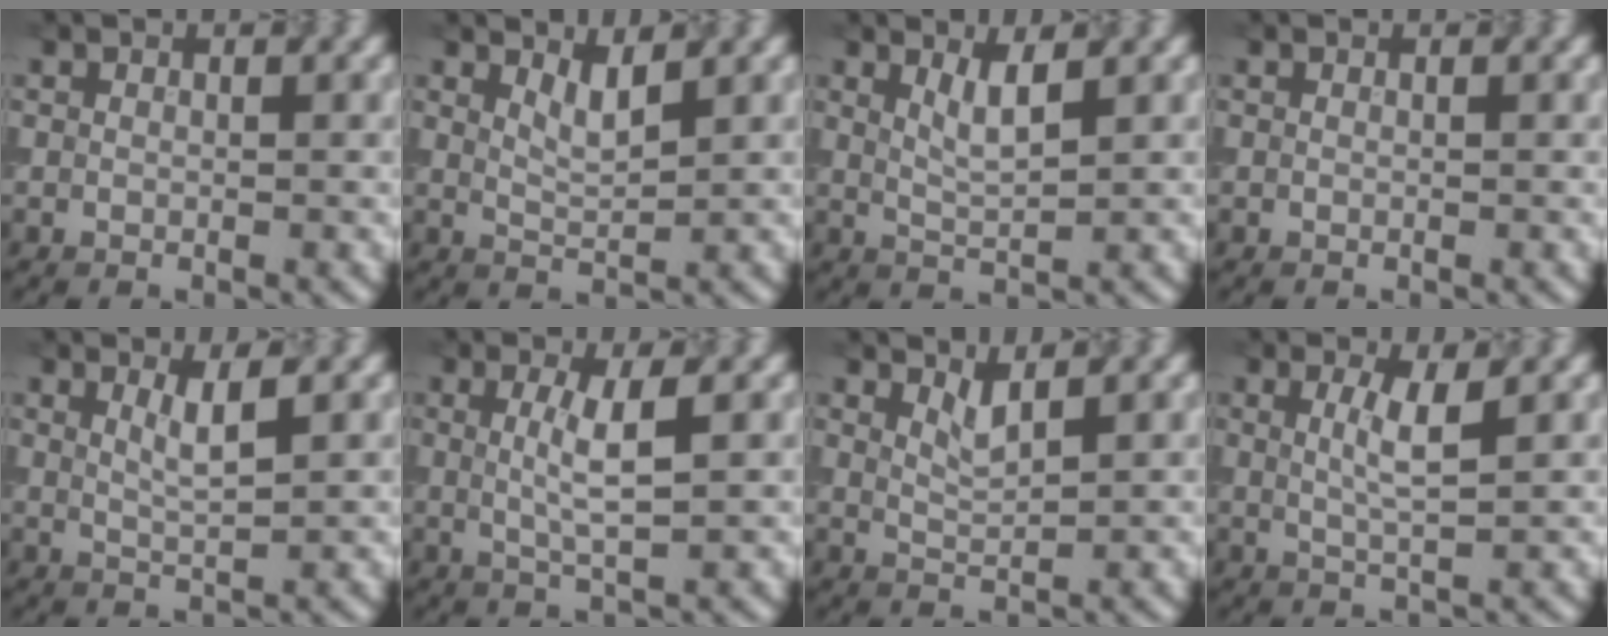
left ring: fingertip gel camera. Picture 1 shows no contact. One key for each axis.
{"total": 1.9, "fx": 1.3, "fy": 0.4, "fz": 1.3, "tx": -0.024, "ty": -0.006, "tz": 0.025}
{"total": 2.3, "fx": 1.2, "fy": 0.6, "fz": 1.8, "tx": -0.032, "ty": -0.005, "tz": 0.024}
{"total": 0.0}
{"total": 2.2, "fx": 1.0, "fy": 0.5, "fz": 1.9, "tx": -0.029, "ty": -0.005, "tz": 0.017}
{"total": 3.3, "fx": 0.6, "fy": 0.7, "fz": 3.1, "tx": -0.058, "ty": -0.002, "tz": 0.011}
{"total": 1.7, "fx": 1.2, "fy": 0.4, "fz": 1.1, "tx": -0.023, "ty": -0.004, "tz": 0.023}
{"total": 2.8, "fx": 0.8, "fy": 0.6, "fz": 2.6, "tx": -0.043, "ty": -0.003, "tz": 0.014}